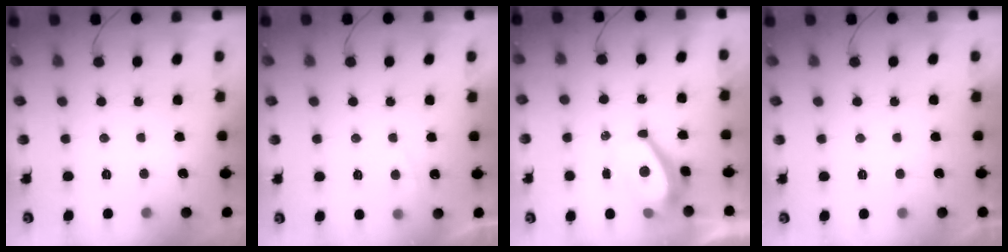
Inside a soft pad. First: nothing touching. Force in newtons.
{"total": 1.1, "press": 0.9, "slide": 0.5}
{"total": 4.0, "press": 3.9, "slide": 0.3}
{"total": 2.2, "press": 2.2, "slide": 0.4}